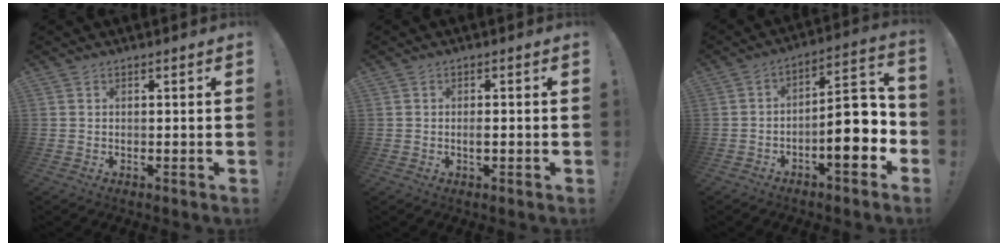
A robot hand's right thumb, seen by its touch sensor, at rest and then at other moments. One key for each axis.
{"total": 2.0, "fx": -0.6, "fy": 1.4, "fz": 1.3, "tx": -0.009, "ty": -0.001, "tz": -0.014}
{"total": 14.4, "fx": -4.0, "fy": 5.3, "fz": 12.7, "tx": -0.164, "ty": 0.025, "tz": -0.064}